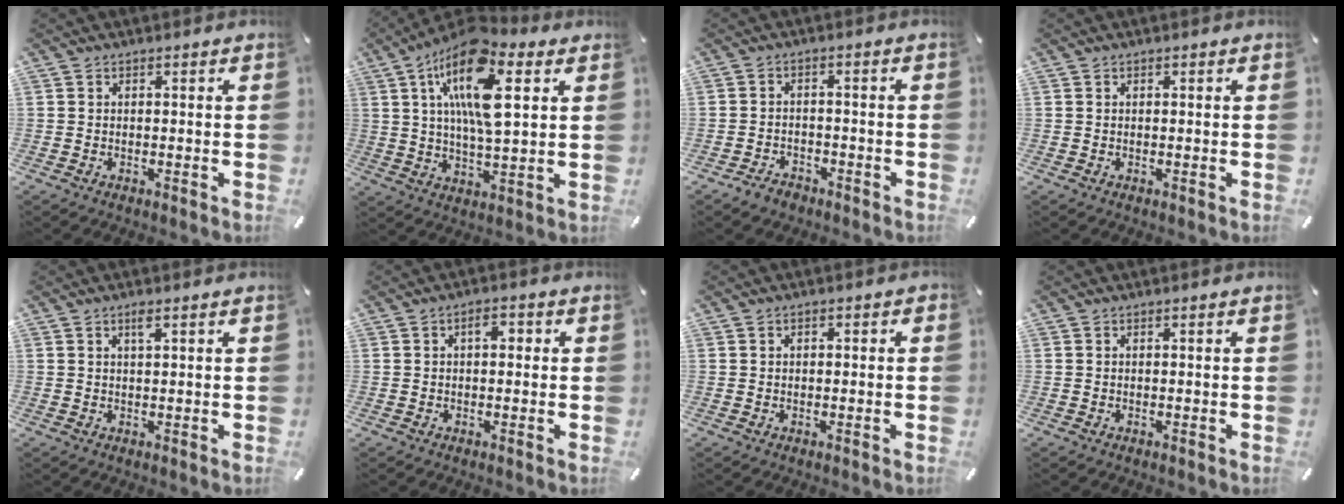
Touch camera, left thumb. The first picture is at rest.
{"total": 17.4, "force": [7.2, 7.5, 14.0], "torque": [-0.262, -0.015, 0.117]}
{"total": 3.2, "force": [-2.5, 1.7, 0.8], "torque": [-0.013, 0.014, -0.050]}
{"total": 0.0}
{"total": 1.7, "force": [0.9, 0.4, 1.4], "torque": [-0.030, 0.001, 0.014]}
{"total": 3.1, "force": [0.6, 1.6, 2.6], "torque": [-0.037, 0.006, 0.003]}
{"total": 1.0, "force": [-0.1, 0.9, 0.5], "torque": [-0.010, 0.007, -0.005]}
{"total": 0.0}